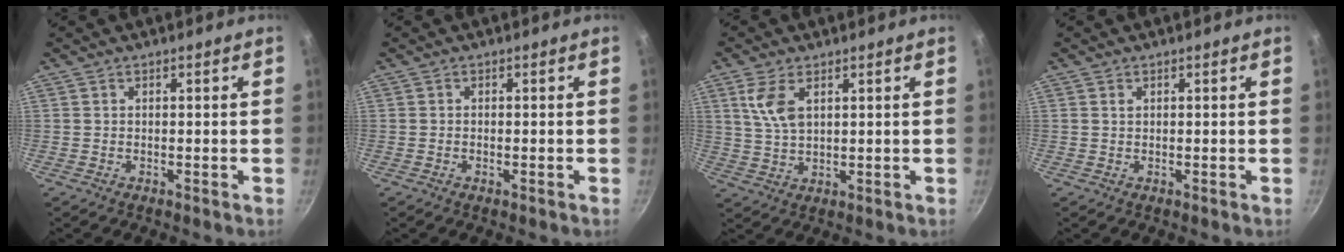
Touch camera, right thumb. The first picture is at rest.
{"total": 0.6, "force": [-0.2, 0.2, 0.4], "torque": [-0.008, 0.002, -0.004]}
{"total": 6.5, "force": [2.6, 3.3, 4.9], "torque": [-0.094, -0.013, 0.057]}
{"total": 0.5, "force": [0.3, 0.3, 0.3], "torque": [-0.006, 0.000, 0.007]}